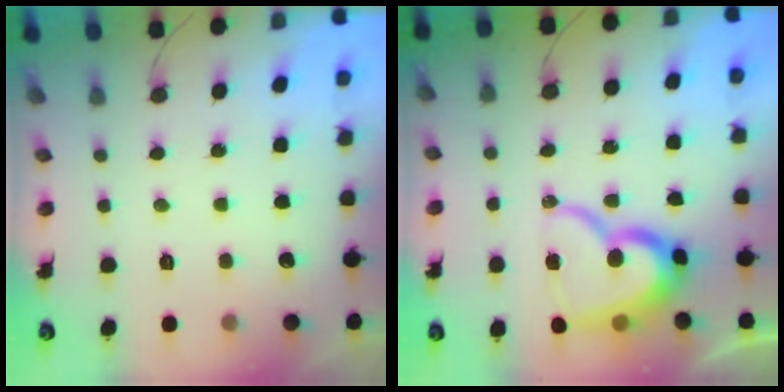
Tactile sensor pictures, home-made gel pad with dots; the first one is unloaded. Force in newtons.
{"total": 16.5, "press": 16.5, "slide": 1.3}